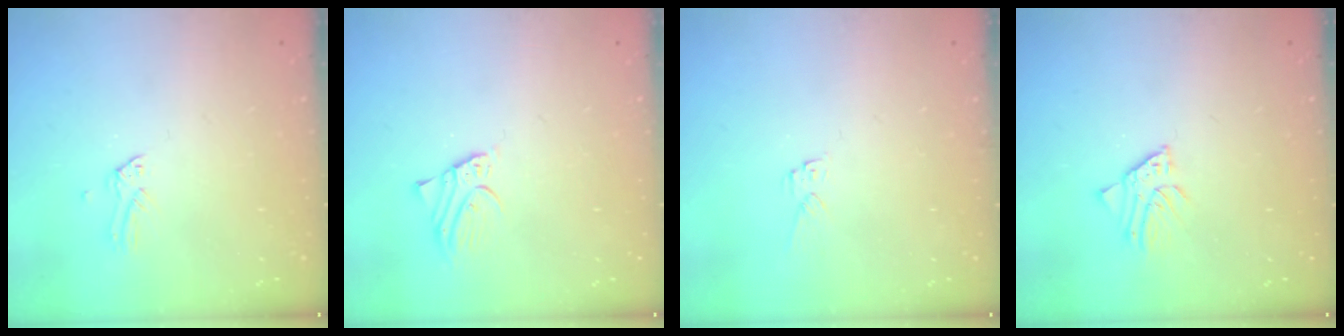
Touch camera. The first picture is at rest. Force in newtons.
{"total": 2.6, "press": 2.6, "slide": 0.0}
{"total": 4.4, "press": 4.4, "slide": 0.1}
{"total": 2.4, "press": 2.4, "slide": 0.1}